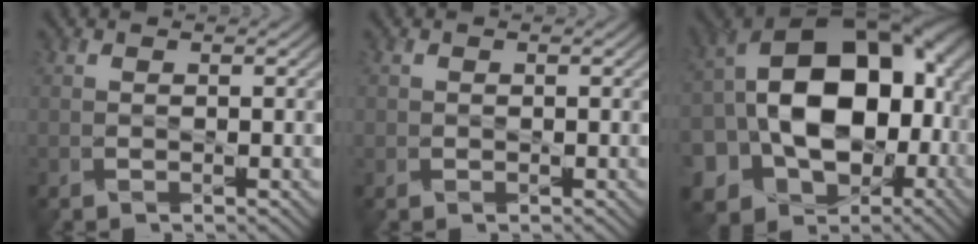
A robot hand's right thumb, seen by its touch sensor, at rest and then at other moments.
{"total": 0.6, "force": [0.0, 0.6, 0.0], "torque": [0.002, -0.005, -0.002]}
{"total": 21.8, "force": [-3.5, 15.6, 14.9], "torque": [-0.272, -0.012, -0.077]}